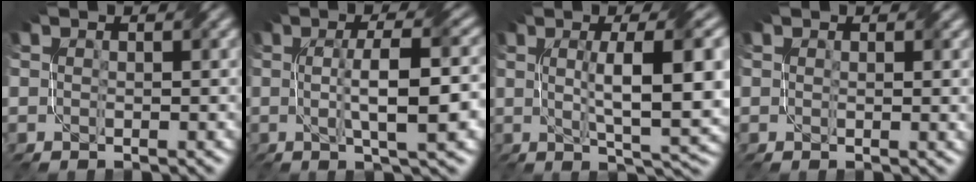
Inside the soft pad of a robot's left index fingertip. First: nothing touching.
{"total": 7.9, "force": [-0.1, 1.7, 7.7], "torque": [-0.112, 0.010, -0.002]}
{"total": 10.6, "force": [1.3, 2.6, 10.2], "torque": [-0.143, 0.004, 0.025]}
{"total": 1.1, "force": [0.6, 0.1, 0.9], "torque": [-0.012, -0.004, 0.010]}